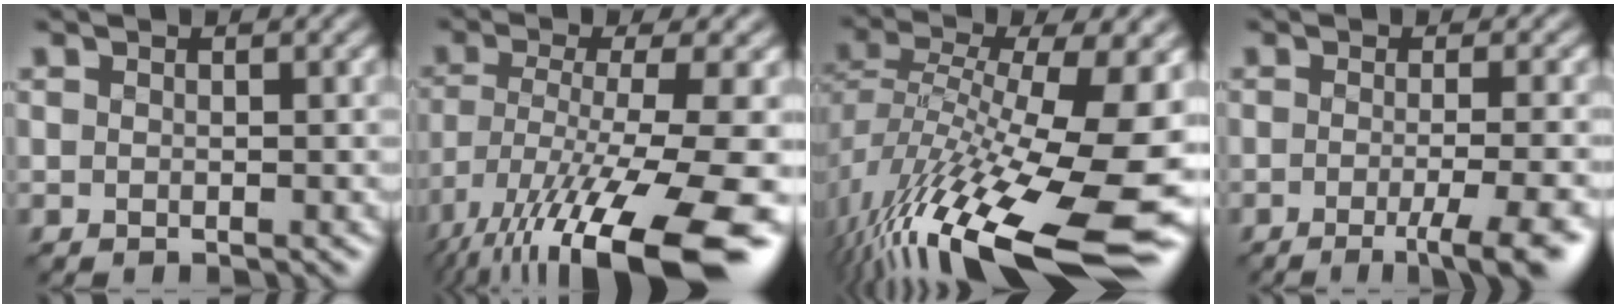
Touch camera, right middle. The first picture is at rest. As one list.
[{"total": 15.8, "force": [-8.6, 3.9, 12.6], "torque": [-0.240, -0.022, -0.132]}, {"total": 16.0, "force": [-5.7, 6.0, 13.7], "torque": [-0.264, 0.000, -0.102]}, {"total": 5.2, "force": [-2.3, 1.1, 4.6], "torque": [-0.060, -0.004, -0.037]}]